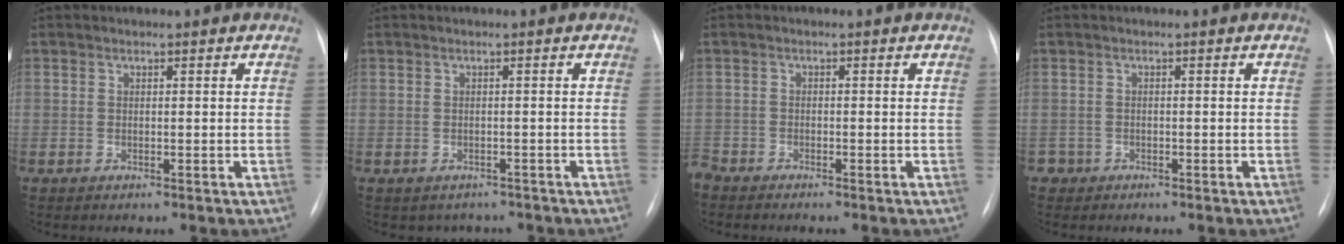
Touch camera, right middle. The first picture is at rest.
{"total": 2.9, "force": [-2.4, 1.6, -0.1], "torque": [0.002, 0.013, -0.029]}
{"total": 2.7, "force": [-2.6, 0.6, 0.4], "torque": [-0.005, -0.008, -0.049]}
{"total": 1.4, "force": [-0.9, 1.0, -0.3], "torque": [0.000, 0.006, -0.017]}